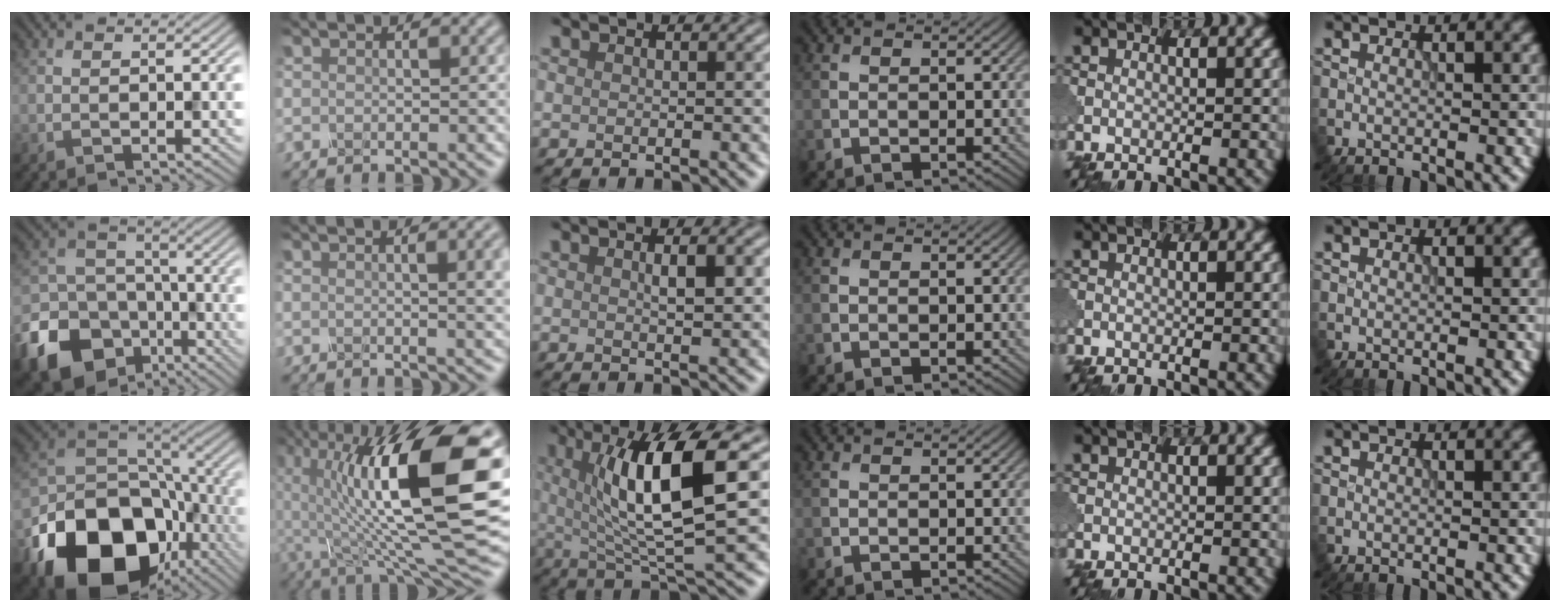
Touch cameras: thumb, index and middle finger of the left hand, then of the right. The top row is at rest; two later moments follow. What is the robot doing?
{"motion": "shake", "object": "sieve"}